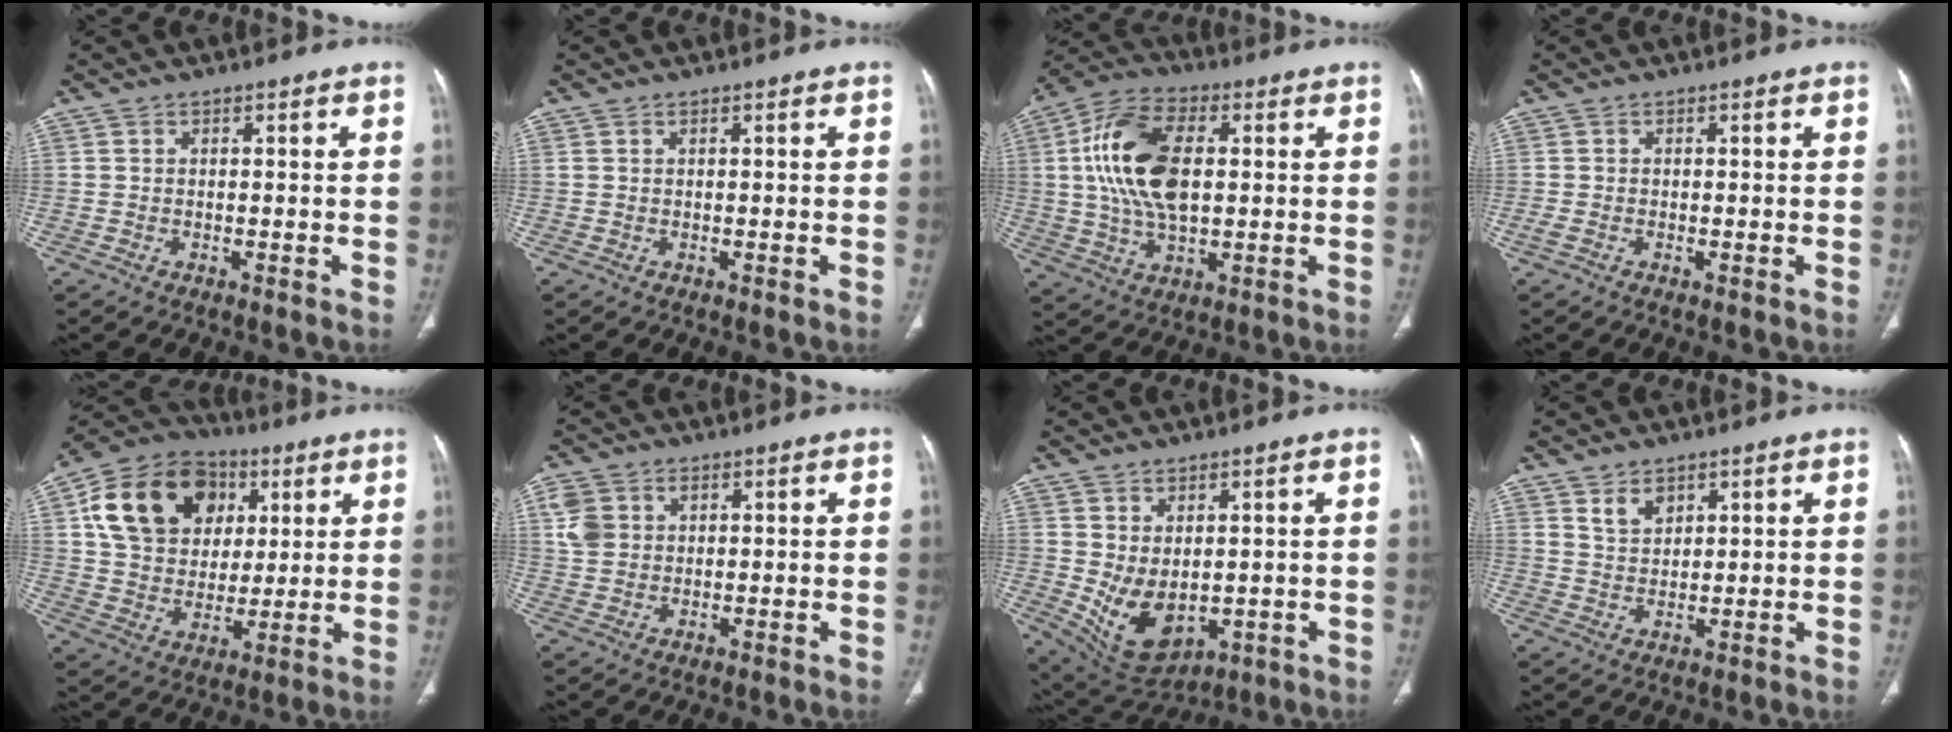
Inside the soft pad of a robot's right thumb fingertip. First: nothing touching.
{"total": 0.0}
{"total": 16.7, "force": [2.3, 9.2, 13.7], "torque": [-0.266, 0.013, 0.043]}
{"total": 1.0, "force": [-0.3, 0.5, 0.9], "torque": [-0.027, -0.004, -0.008]}
{"total": 20.1, "force": [6.8, 15.2, 11.3], "torque": [-0.181, 0.007, 0.120]}
{"total": 5.4, "force": [1.7, 4.4, 2.7], "torque": [-0.041, -0.001, 0.035]}
{"total": 9.8, "force": [-0.4, 6.3, 7.6], "torque": [-0.118, -0.010, 0.027]}
{"total": 3.6, "force": [2.4, 2.2, 1.6], "torque": [-0.014, -0.021, 0.053]}